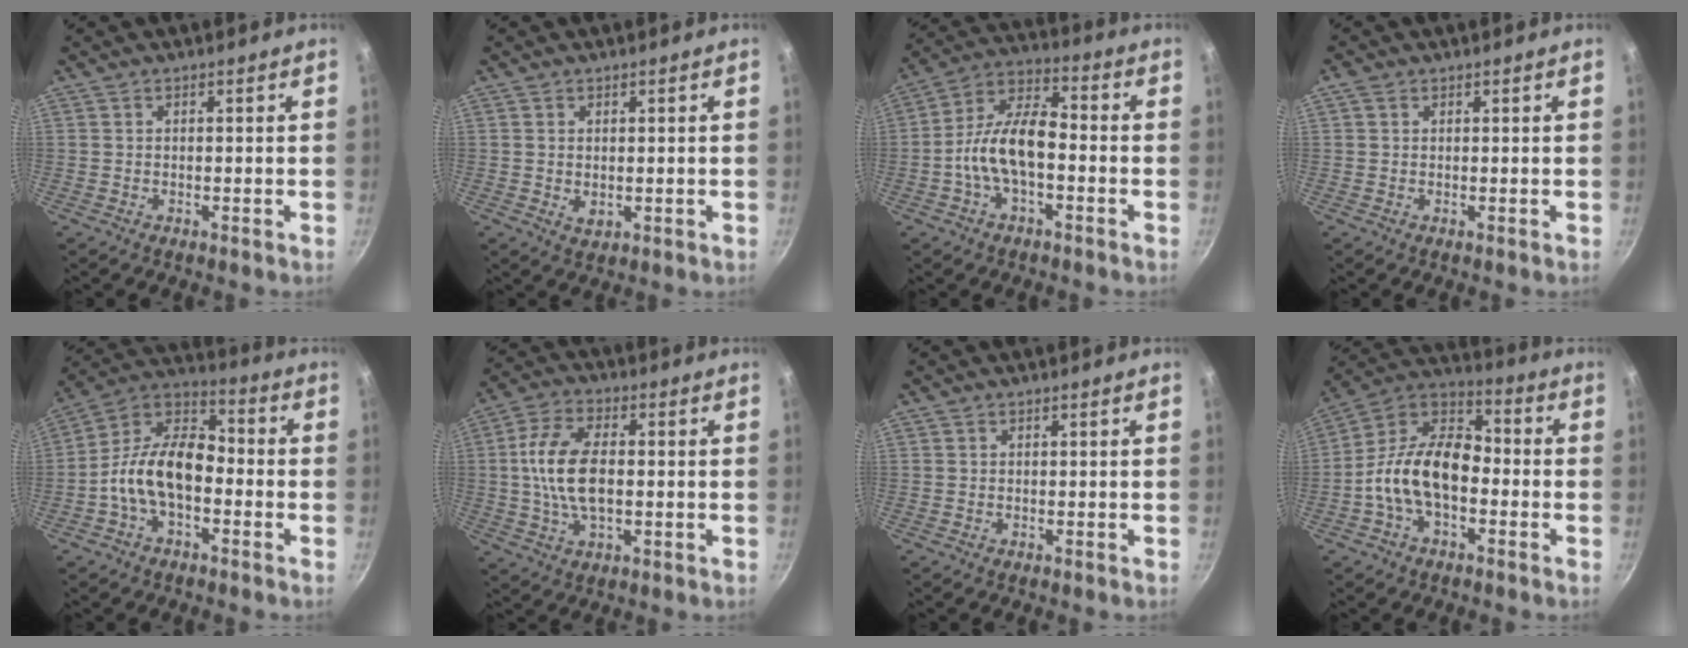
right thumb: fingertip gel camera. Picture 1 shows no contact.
{"total": 2.1, "force": [0.3, 1.4, 1.5], "torque": [-0.023, -0.007, 0.007]}
{"total": 12.0, "force": [-2.8, 6.0, 10.1], "torque": [-0.174, 0.046, -0.064]}
{"total": 1.3, "force": [0.6, 1.0, 0.6], "torque": [-0.012, 0.001, 0.008]}
{"total": 14.0, "force": [-3.5, 8.4, 10.7], "torque": [-0.170, 0.053, -0.086]}
{"total": 12.0, "force": [0.2, 6.3, 10.2], "torque": [-0.197, 0.016, -0.004]}
{"total": 0.0}
{"total": 15.2, "force": [-3.4, 9.3, 11.6], "torque": [-0.179, 0.052, -0.086]}